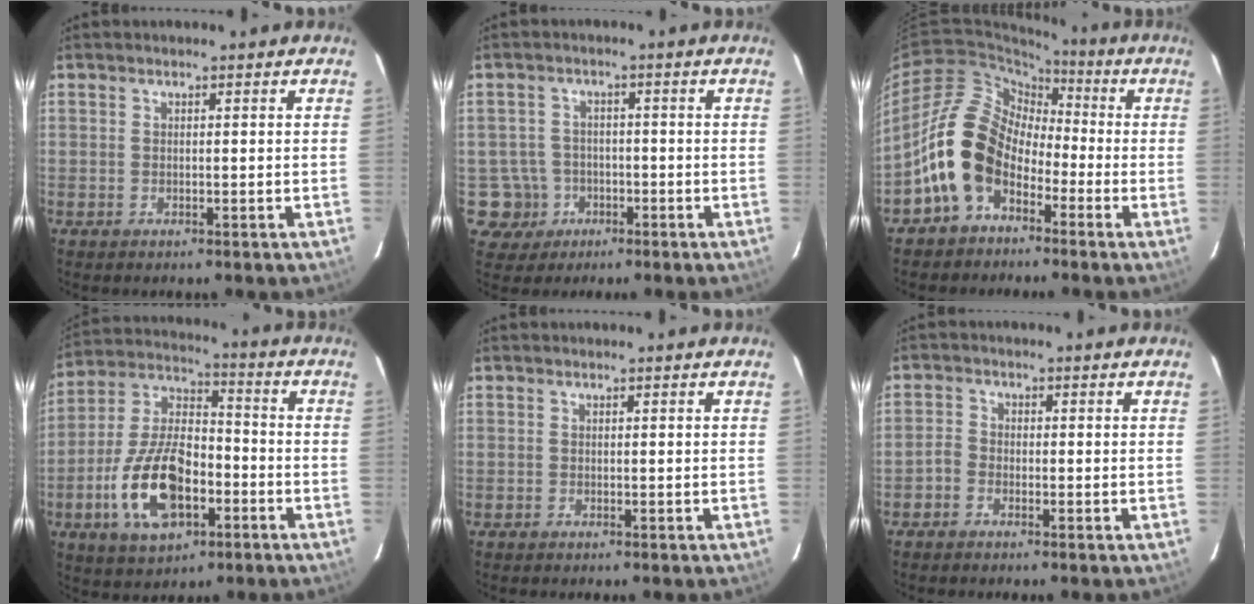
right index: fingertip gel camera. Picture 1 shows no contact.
{"total": 5.7, "force": [-2.0, 5.3, 0.3], "torque": [-0.020, 0.023, -0.028]}
{"total": 13.0, "force": [-5.6, 9.1, 7.3], "torque": [-0.143, 0.021, -0.104]}
{"total": 16.8, "force": [-6.1, 8.9, 12.9], "torque": [-0.268, 0.010, -0.102]}
{"total": 0.0}
{"total": 2.0, "force": [-1.4, 1.4, 0.4], "torque": [-0.010, 0.004, -0.029]}